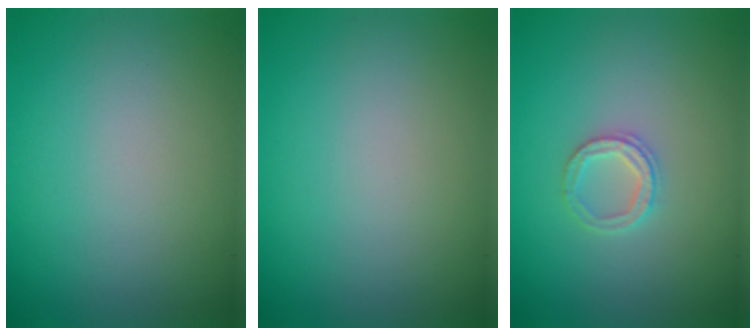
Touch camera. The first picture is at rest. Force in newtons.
{"total": 0.0}
{"total": 1.9, "press": 1.8, "slide": 0.4}